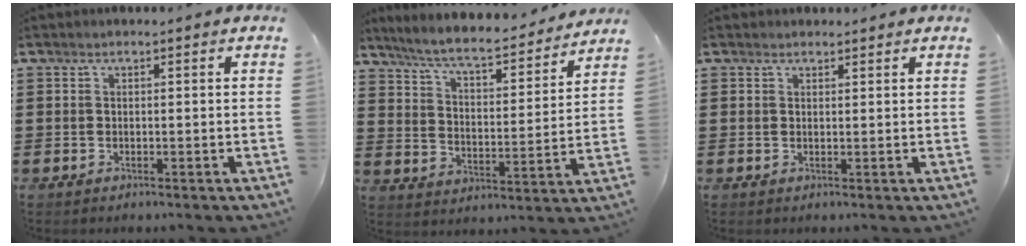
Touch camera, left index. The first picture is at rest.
{"total": 6.6, "force": [6.0, 0.4, 2.8], "torque": [-0.079, -0.041, 0.098]}
{"total": 1.0, "force": [1.0, 0.4, 0.0], "torque": [-0.002, 0.003, 0.019]}